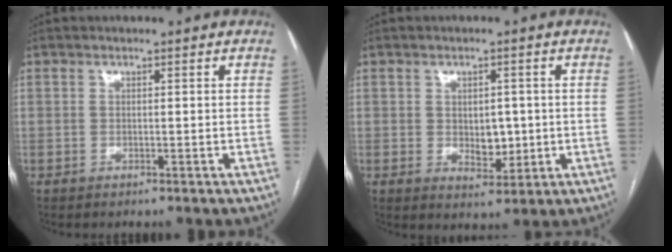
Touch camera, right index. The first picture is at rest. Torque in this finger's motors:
{"motor_torque": [0.12, 0.06, 0.03, 0.02]}